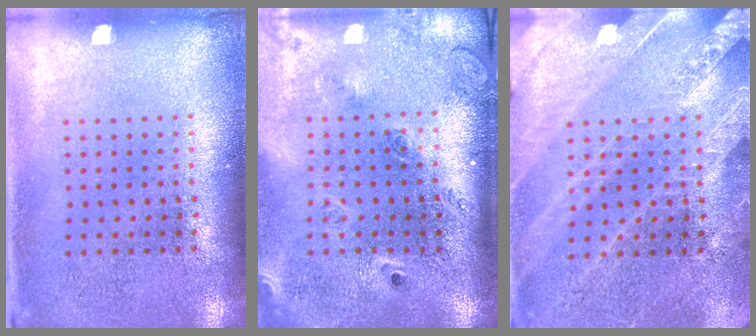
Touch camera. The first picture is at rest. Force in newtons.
{"total": 2.6, "press": 1.8, "slide": 1.8}
{"total": 2.7, "press": 2.7, "slide": 0.5}